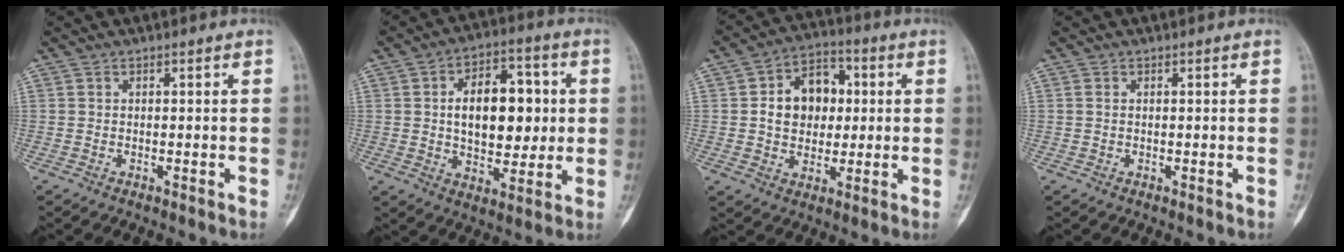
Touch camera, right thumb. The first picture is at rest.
{"total": 15.5, "force": [1.6, 9.2, 12.4], "torque": [-0.143, 0.010, 0.025]}
{"total": 12.0, "force": [1.5, 9.0, 7.8], "torque": [-0.085, 0.014, 0.020]}
{"total": 0.5, "force": [0.1, 0.4, 0.4], "torque": [-0.011, 0.001, 0.002]}